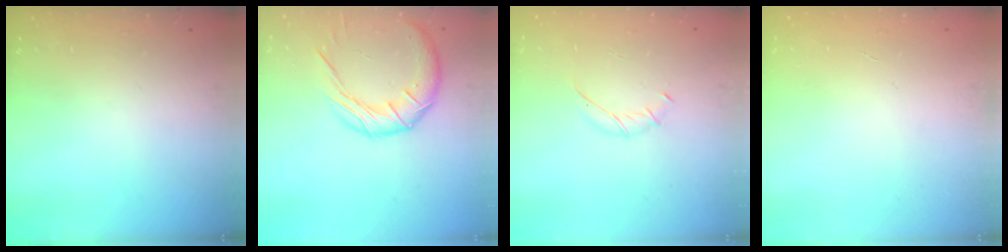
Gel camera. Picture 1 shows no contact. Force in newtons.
{"total": 13.7, "press": 13.7, "slide": 0.9}
{"total": 3.9, "press": 3.8, "slide": 0.7}
{"total": 0.0}